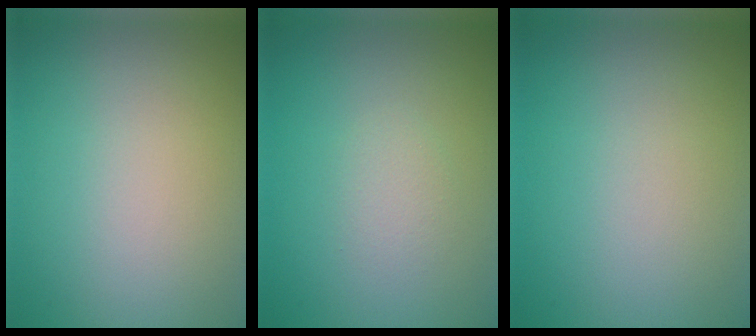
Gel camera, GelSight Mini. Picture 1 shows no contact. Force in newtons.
{"total": 1.2, "press": 1.2, "slide": 0.0}
{"total": 0.0}